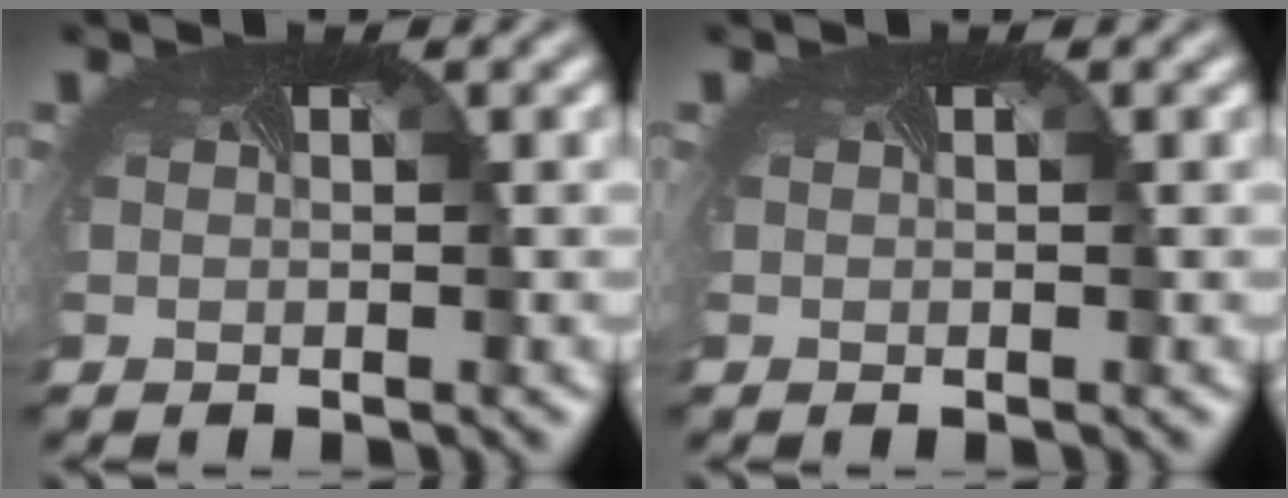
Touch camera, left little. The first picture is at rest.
{"total": 0.0}